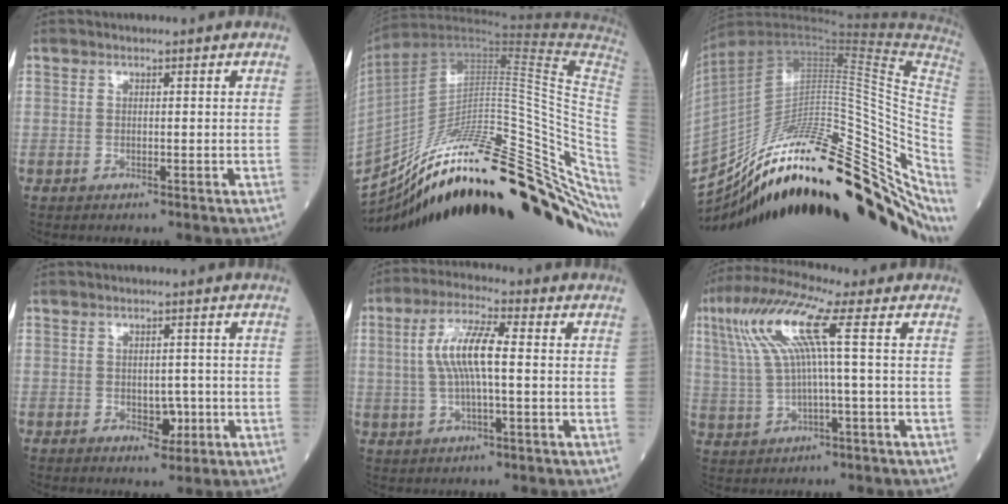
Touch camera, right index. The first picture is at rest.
{"total": 38.2, "force": [-22.4, 8.2, 29.9], "torque": [-0.391, 0.002, -0.335]}
{"total": 37.8, "force": [-19.3, 11.2, 30.6], "torque": [-0.439, 0.007, -0.299]}
{"total": 2.9, "force": [-1.0, 1.8, 2.1], "torque": [-0.021, 0.003, -0.010]}
{"total": 8.4, "force": [0.6, 1.6, 8.2], "torque": [-0.169, 0.015, 0.007]}
{"total": 10.5, "force": [2.9, 0.3, 10.1], "torque": [-0.223, 0.031, 0.059]}